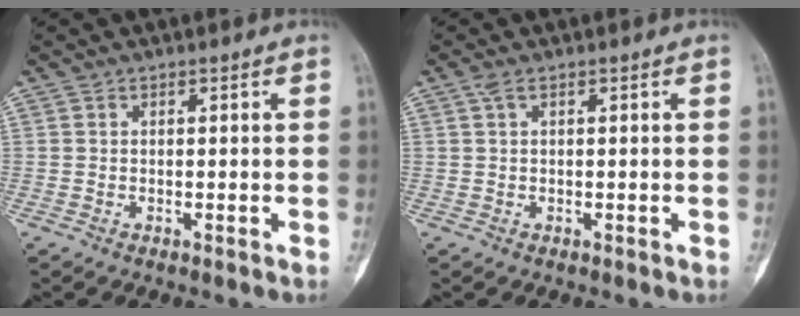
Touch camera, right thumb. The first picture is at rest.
{"total": 1.3, "force": [0.7, 0.4, 1.0], "torque": [-0.027, 0.012, 0.017]}